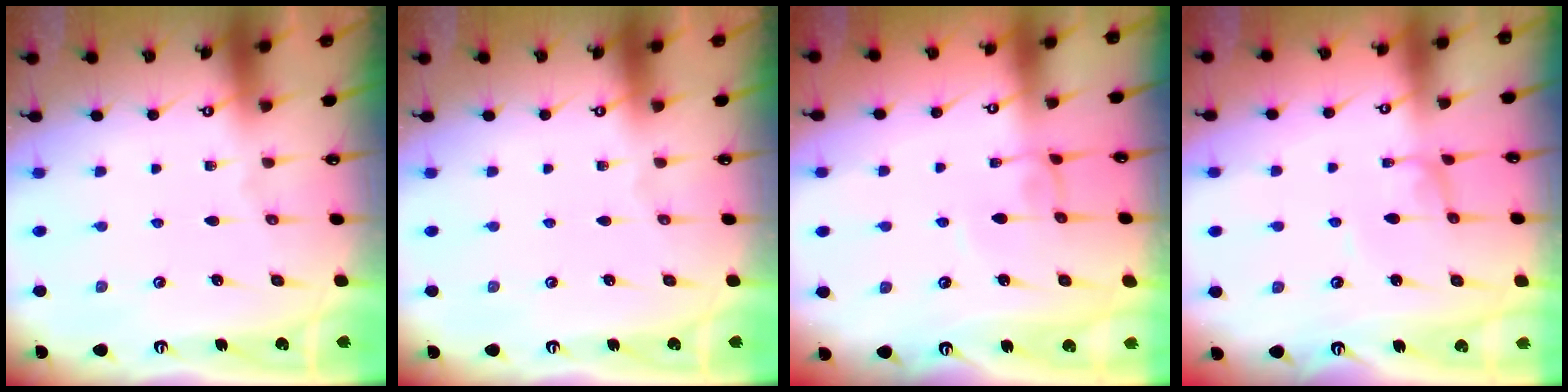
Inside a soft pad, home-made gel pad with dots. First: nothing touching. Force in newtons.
{"total": 0.0}
{"total": 2.9, "press": 2.9, "slide": 0.2}
{"total": 1.9, "press": 1.9, "slide": 0.0}